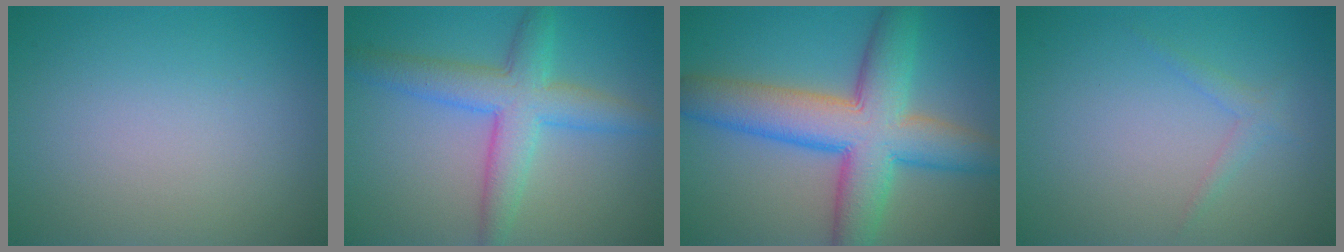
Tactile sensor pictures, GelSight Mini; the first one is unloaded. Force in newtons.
{"total": 5.5, "press": 5.5, "slide": 0.0}
{"total": 10.1, "press": 10.1, "slide": 0.5}
{"total": 1.1, "press": 1.1, "slide": 0.0}